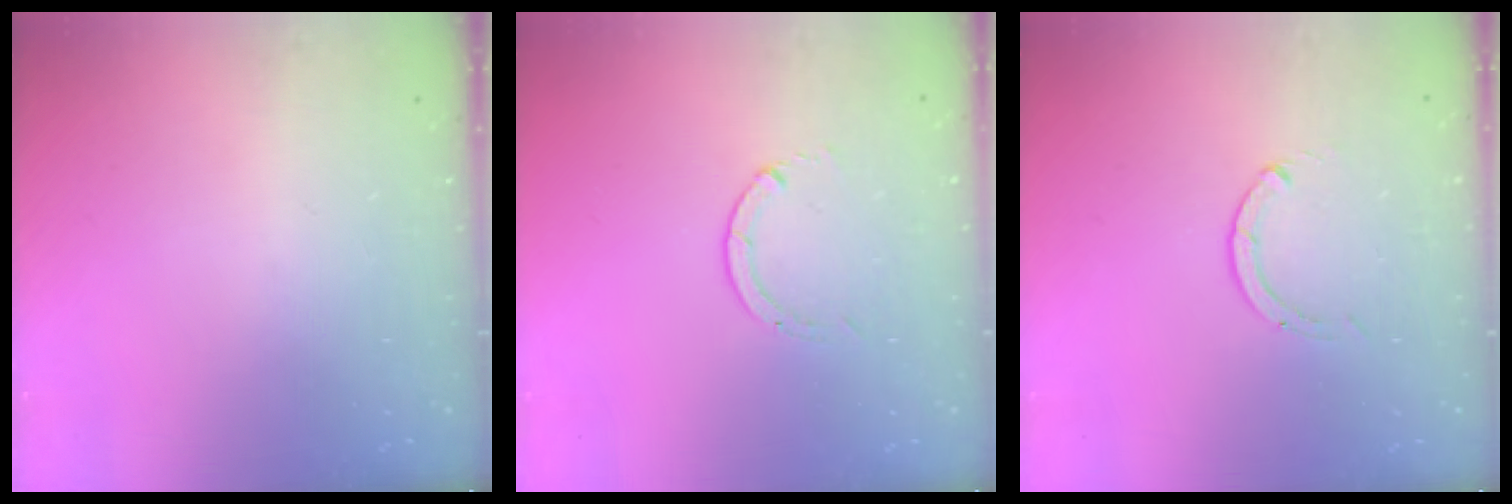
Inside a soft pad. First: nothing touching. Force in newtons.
{"total": 0.6, "press": 0.5, "slide": 0.1}
{"total": 0.0}